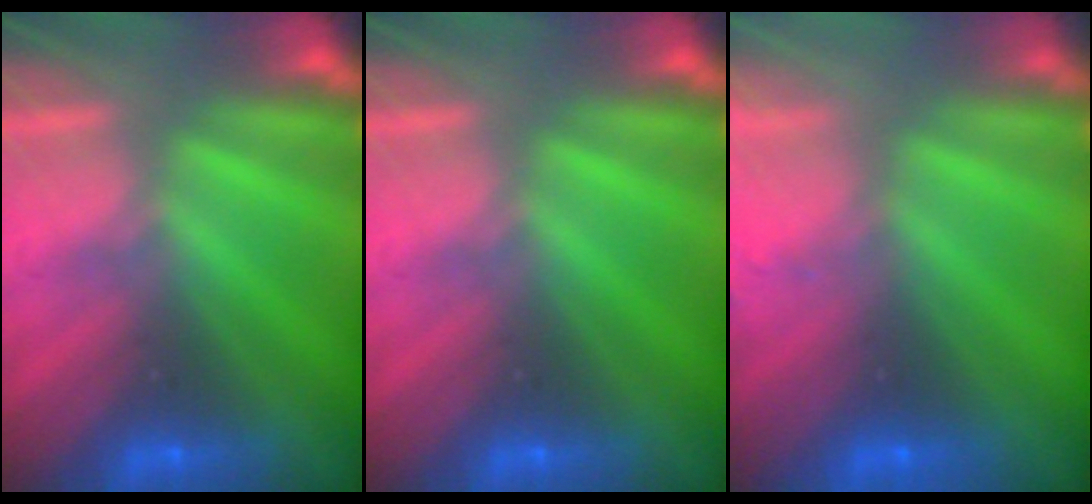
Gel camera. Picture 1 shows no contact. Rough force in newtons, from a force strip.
{"total": 0.0}
{"total": 8.5}